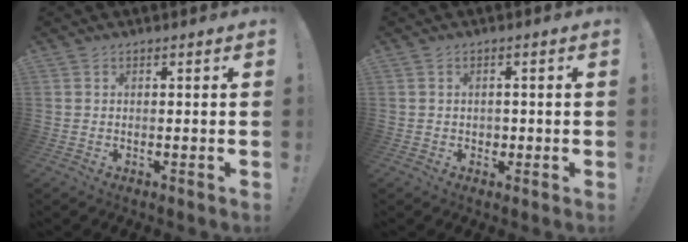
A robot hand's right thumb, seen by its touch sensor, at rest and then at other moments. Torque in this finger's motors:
{"motor_torque": [-0.15, 0.36, -0.11, -0.20, 0.00]}